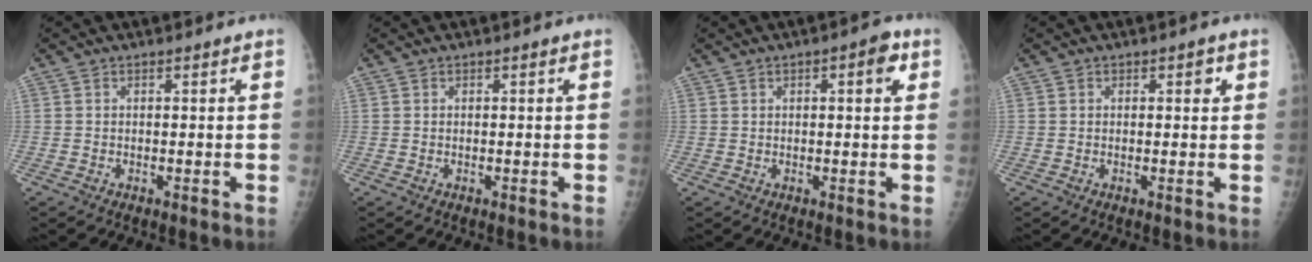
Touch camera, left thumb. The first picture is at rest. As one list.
[{"total": 0.0}, {"total": 4.1, "force": [1.5, 1.6, 3.4], "torque": [-0.033, 0.002, 0.015]}, {"total": 1.6, "force": [0.6, 1.1, 0.9], "torque": [0.003, 0.000, 0.005]}]